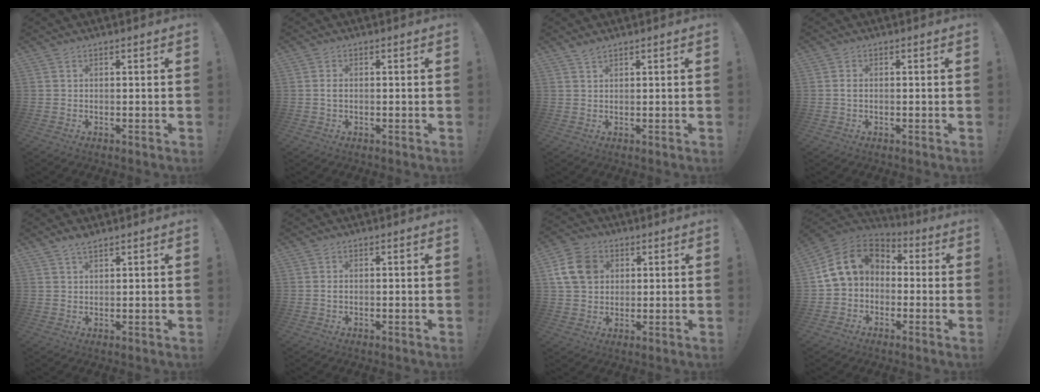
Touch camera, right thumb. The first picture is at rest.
{"total": 1.4, "force": [-0.2, 0.8, 1.1], "torque": [-0.016, 0.002, -0.004]}
{"total": 1.9, "force": [1.7, 0.6, 0.8], "torque": [-0.011, -0.006, 0.030]}
{"total": 1.1, "force": [-0.1, 0.7, 0.9], "torque": [-0.021, 0.005, -0.001]}
{"total": 2.8, "force": [2.3, 0.8, 1.4], "torque": [-0.027, -0.010, 0.041]}
{"total": 0.5, "force": [-0.1, 0.3, 0.4], "torque": [-0.012, 0.004, -0.001]}
{"total": 12.1, "force": [3.7, 9.6, 6.3], "torque": [-0.115, -0.002, 0.076]}
{"total": 12.9, "force": [2.2, 10.1, 7.7], "torque": [-0.146, 0.009, 0.043]}